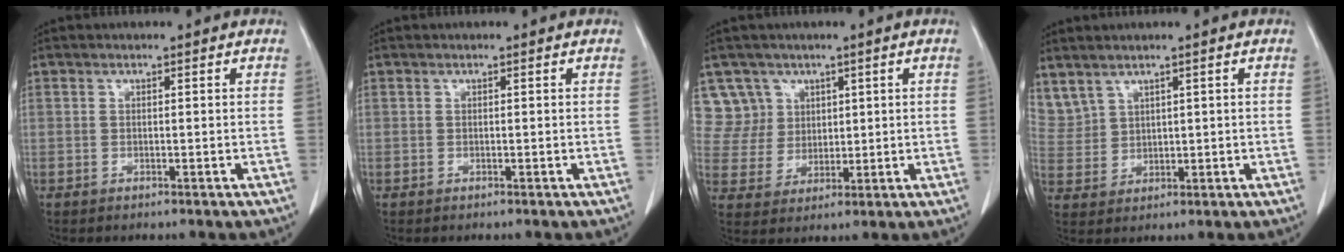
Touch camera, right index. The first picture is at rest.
{"total": 0.0}
{"total": 6.7, "force": [4.2, 5.2, -0.4], "torque": [0.013, 0.008, 0.094]}
{"total": 6.9, "force": [4.8, 4.3, 2.4], "torque": [-0.075, 0.016, 0.121]}